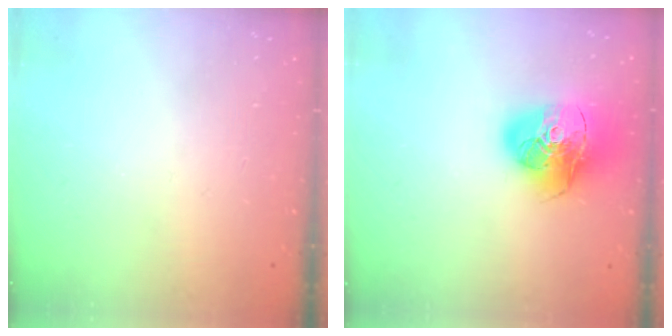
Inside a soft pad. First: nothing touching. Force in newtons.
{"total": 20.1, "press": 20.0, "slide": 2.6}